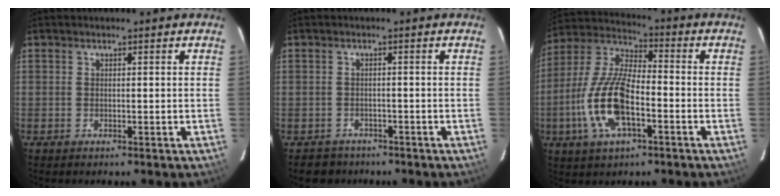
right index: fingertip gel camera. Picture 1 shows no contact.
{"total": 3.6, "force": [-2.5, 2.5, -0.1], "torque": [-0.002, 0.017, -0.039]}
{"total": 14.9, "force": [-4.8, 5.8, 12.9], "torque": [-0.276, 0.000, -0.094]}